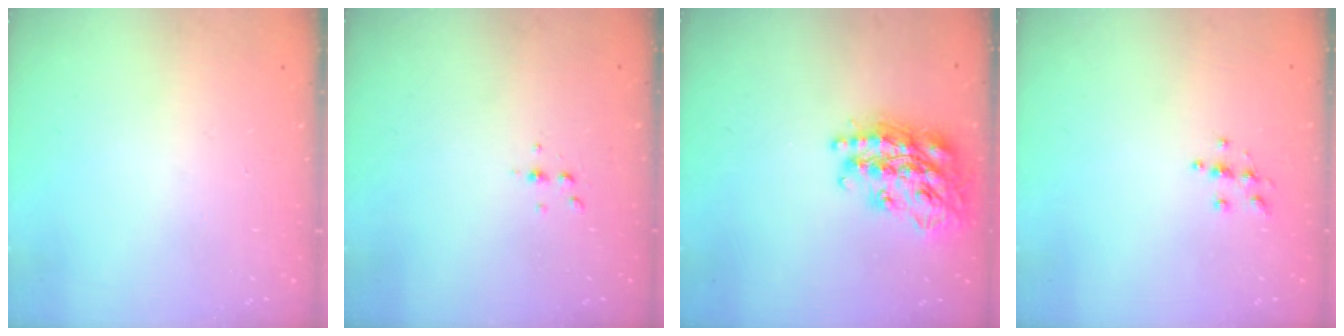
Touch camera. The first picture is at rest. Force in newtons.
{"total": 3.1, "press": 3.1, "slide": 0.5}
{"total": 23.2, "press": 23.2, "slide": 1.8}
{"total": 4.2, "press": 4.2, "slide": 0.3}